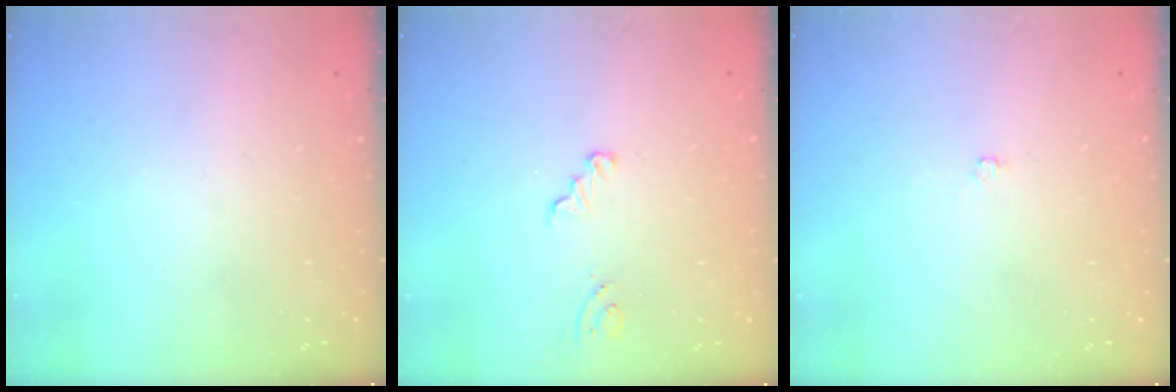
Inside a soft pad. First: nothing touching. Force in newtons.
{"total": 2.1, "press": 2.1, "slide": 0.2}
{"total": 4.0, "press": 3.9, "slide": 0.9}